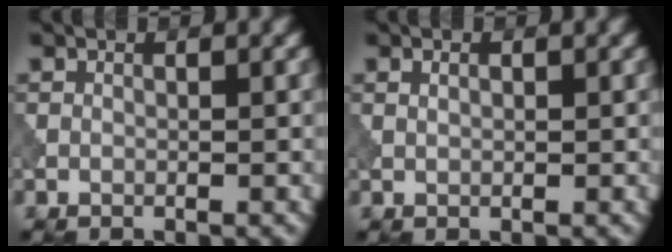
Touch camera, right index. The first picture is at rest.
{"total": 0.7, "force": [0.3, 0.3, 0.5], "torque": [-0.012, 0.002, 0.005]}